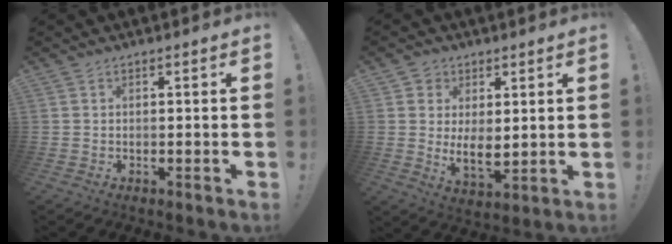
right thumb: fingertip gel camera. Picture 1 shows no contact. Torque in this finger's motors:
{"motor_torque": [0.01, 0.01, 0.03, -0.03, 0.00]}